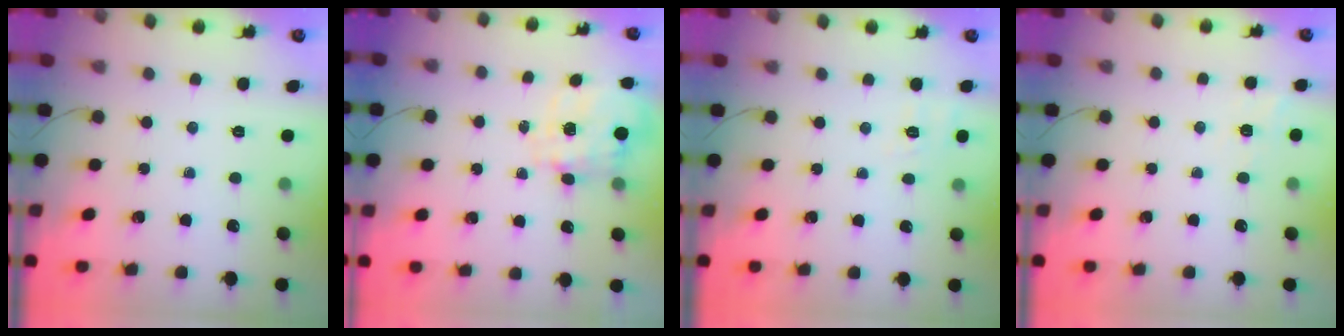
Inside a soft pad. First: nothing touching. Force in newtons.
{"total": 3.5, "press": 3.3, "slide": 1.0}
{"total": 5.4, "press": 4.9, "slide": 2.1}
{"total": 5.7, "press": 5.5, "slide": 1.4}